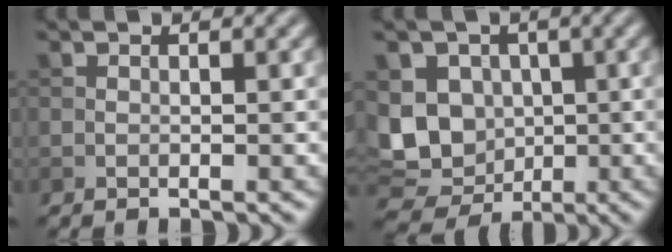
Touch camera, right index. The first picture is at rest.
{"total": 8.2, "force": [0.0, 6.8, 4.6], "torque": [-0.080, -0.011, 0.000]}